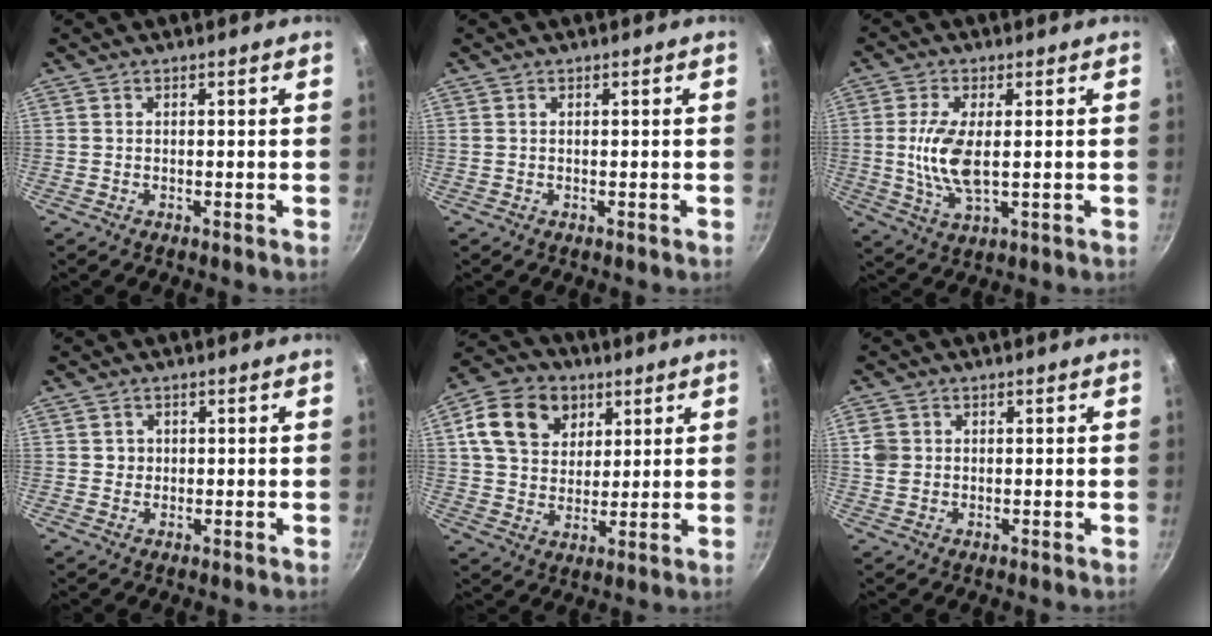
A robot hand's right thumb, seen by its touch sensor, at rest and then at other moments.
{"total": 0.0}
{"total": 8.9, "force": [0.4, 3.8, 8.1], "torque": [-0.168, -0.006, 0.008]}
{"total": 1.6, "force": [0.2, 1.6, 0.3], "torque": [0.005, 0.003, 0.003]}
{"total": 14.2, "force": [5.4, 10.9, 7.3], "torque": [-0.111, -0.003, 0.086]}
{"total": 3.4, "force": [0.4, 3.0, 1.6], "torque": [-0.023, 0.000, 0.007]}